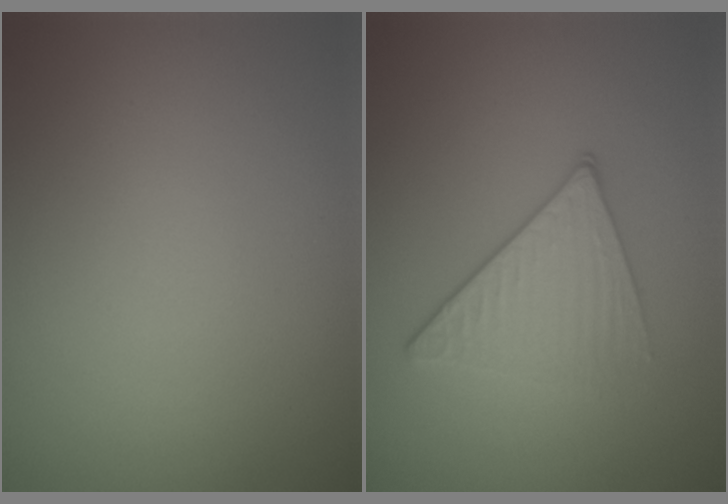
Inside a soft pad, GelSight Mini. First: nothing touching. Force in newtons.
{"total": 3.4, "press": 2.9, "slide": 1.8}